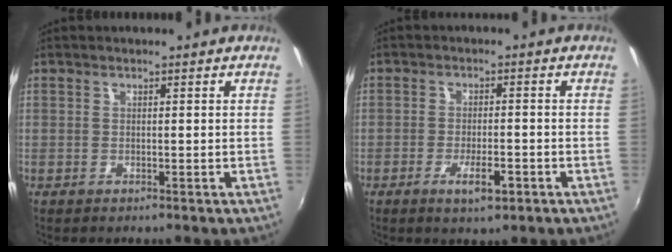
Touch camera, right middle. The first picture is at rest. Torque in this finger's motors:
{"motor_torque": [0.58, -1.56, 0.14, 0.06]}